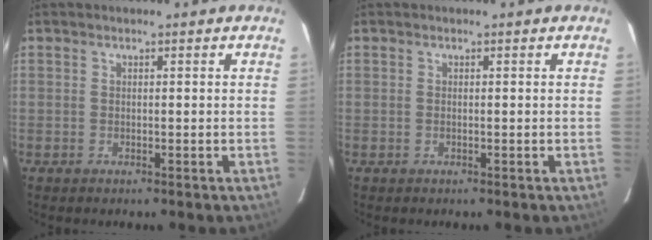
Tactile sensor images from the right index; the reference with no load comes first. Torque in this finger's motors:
{"motor_torque": [0.09, 0.01, 0.04, 0.01]}